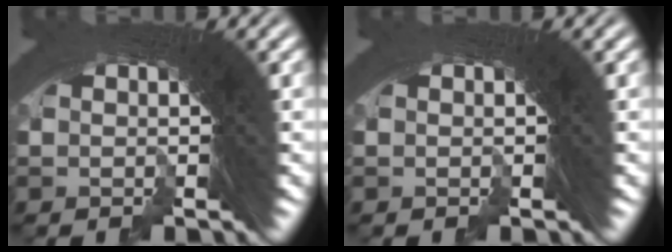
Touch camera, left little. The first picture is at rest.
{"total": 0.0}